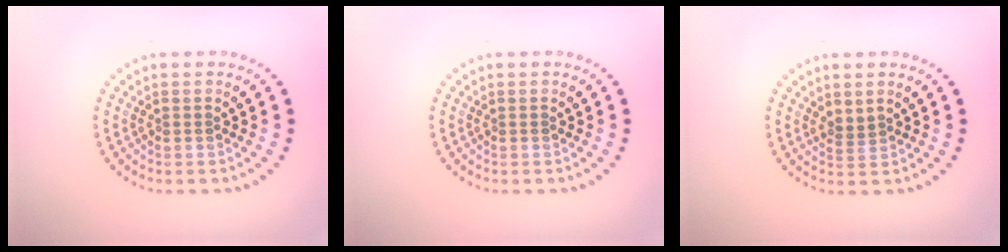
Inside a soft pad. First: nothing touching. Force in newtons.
{"total": 0.0}
{"total": 1.1, "press": 0.8, "slide": 0.7}